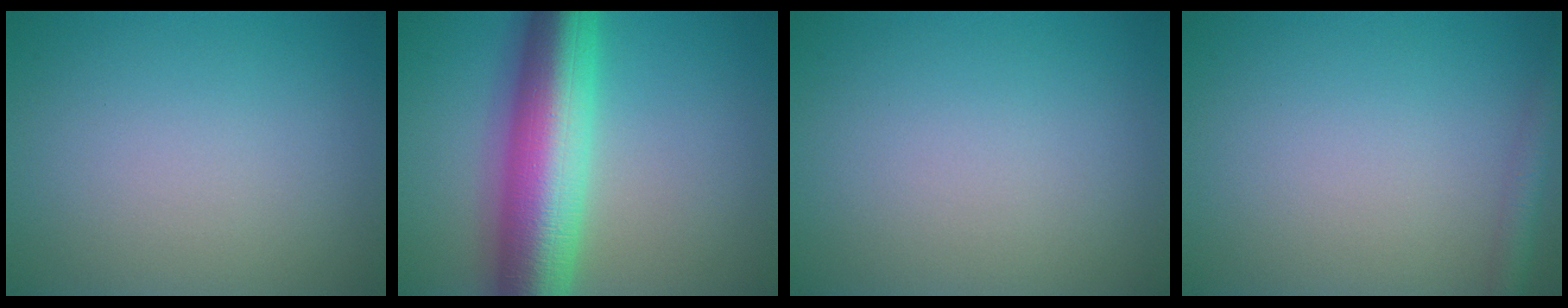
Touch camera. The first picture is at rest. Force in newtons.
{"total": 11.8, "press": 11.8, "slide": 0.1}
{"total": 0.0}
{"total": 2.1, "press": 2.1, "slide": 0.1}